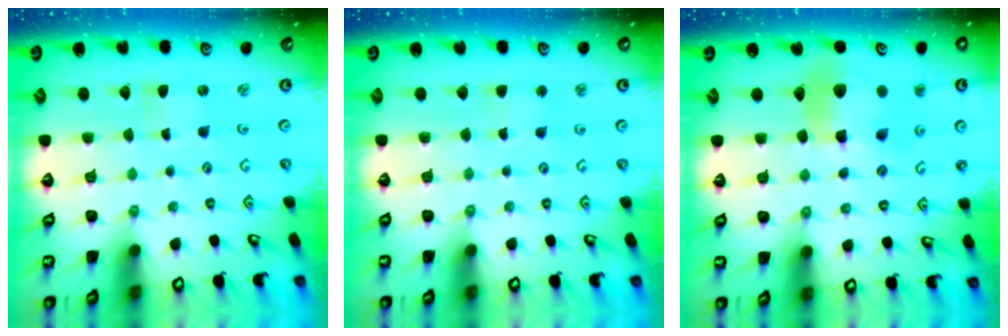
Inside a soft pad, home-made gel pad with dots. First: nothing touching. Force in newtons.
{"total": 2.6, "press": 2.6, "slide": 0.3}
{"total": 11.8, "press": 11.7, "slide": 1.7}